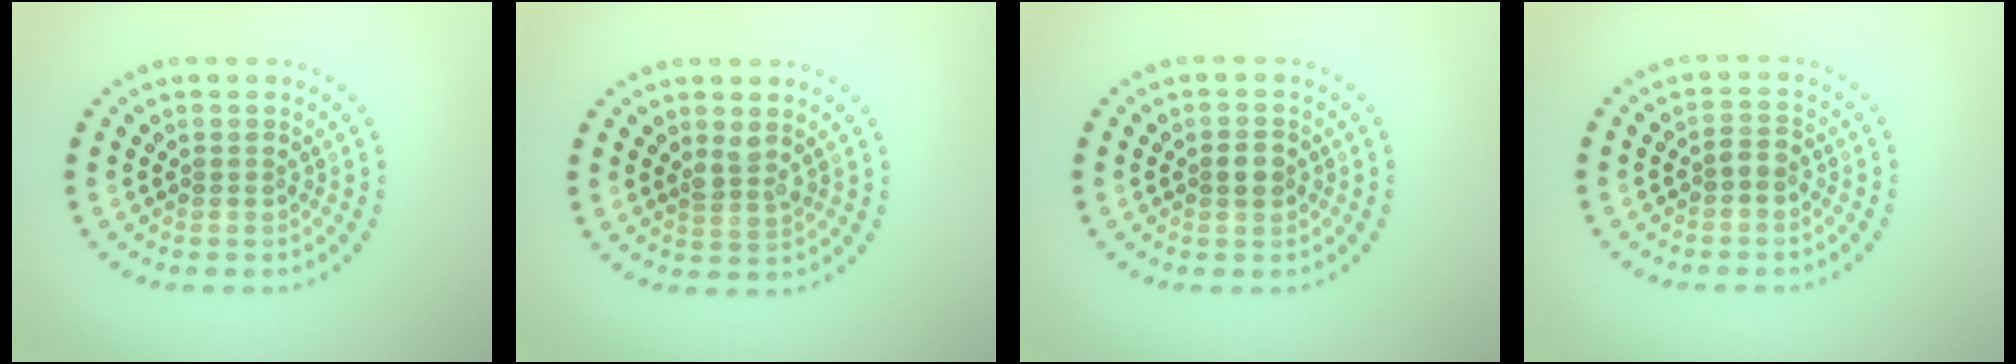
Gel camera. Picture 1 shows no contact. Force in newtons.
{"total": 1.8, "press": 1.6, "slide": 0.8}
{"total": 1.7, "press": 1.7, "slide": 0.1}
{"total": 1.3, "press": 1.3, "slide": 0.2}